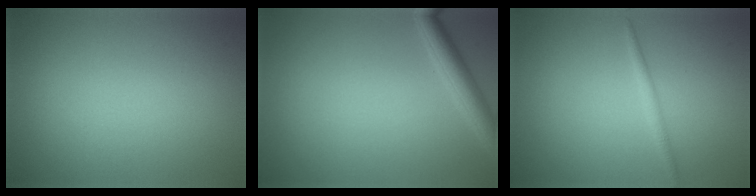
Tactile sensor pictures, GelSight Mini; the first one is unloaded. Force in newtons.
{"total": 2.7, "press": 2.7, "slide": 0.2}
{"total": 1.0, "press": 1.0, "slide": 0.0}